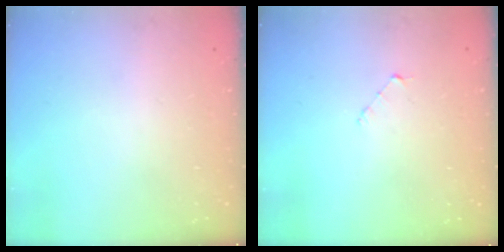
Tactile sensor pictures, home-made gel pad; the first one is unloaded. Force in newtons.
{"total": 3.6, "press": 3.5, "slide": 0.3}